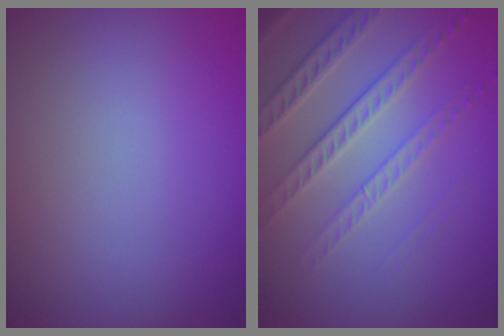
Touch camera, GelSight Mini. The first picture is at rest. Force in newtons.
{"total": 3.8, "press": 3.4, "slide": 1.5}